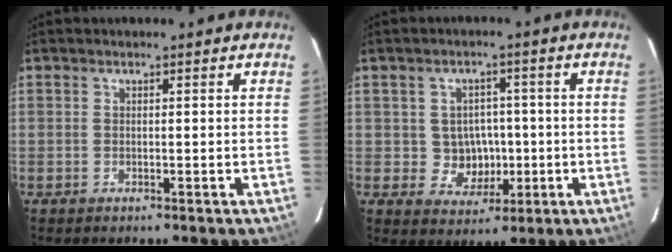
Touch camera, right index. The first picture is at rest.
{"total": 6.1, "force": [-0.6, 5.8, 1.7], "torque": [-0.043, 0.014, 0.007]}